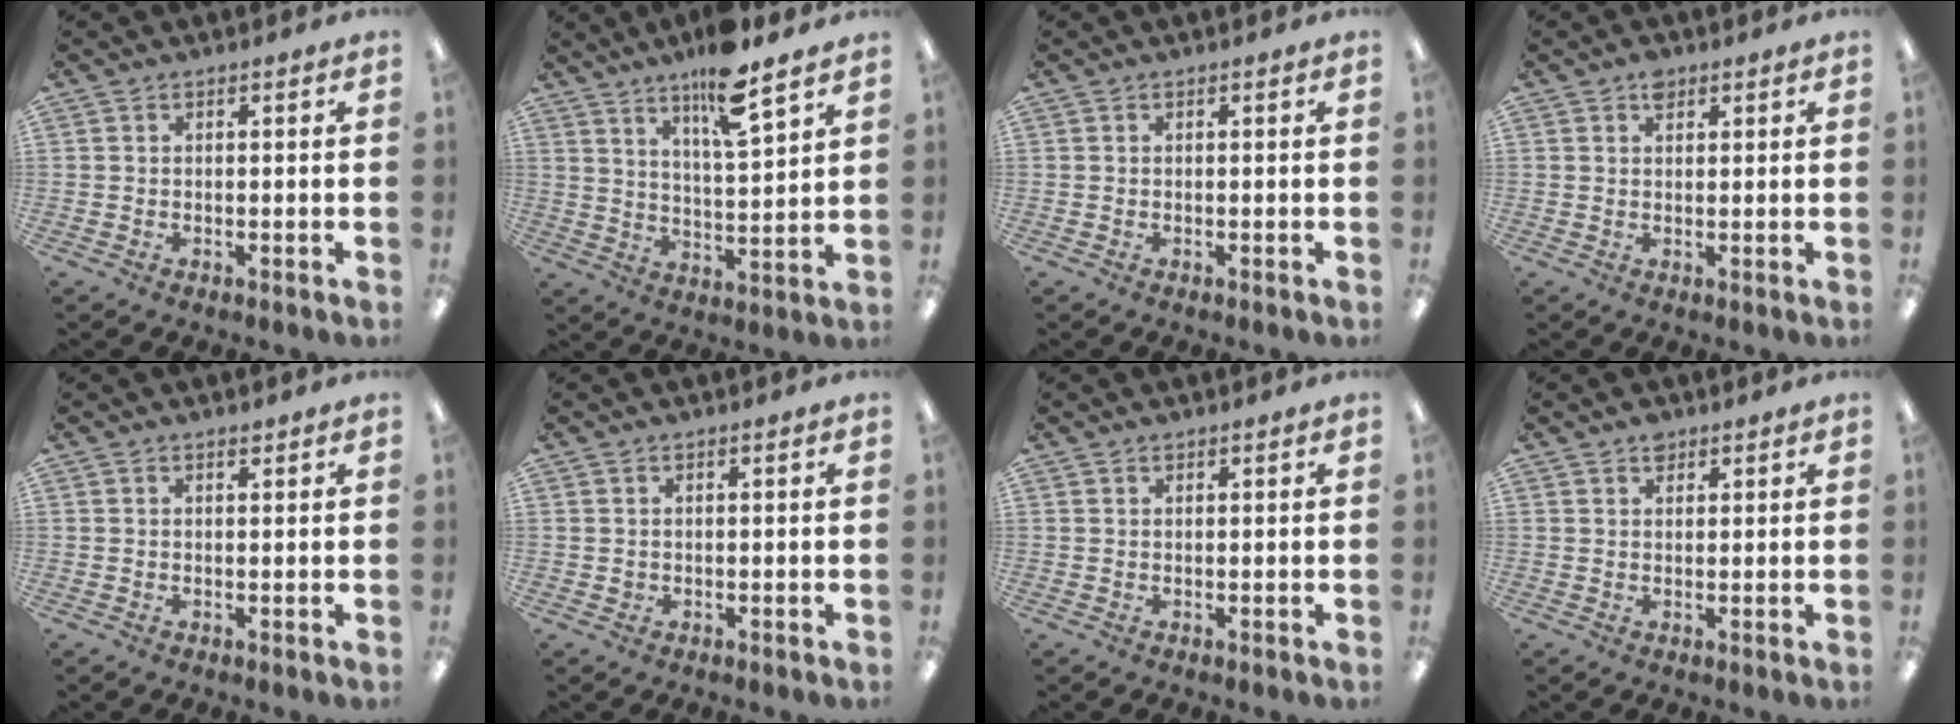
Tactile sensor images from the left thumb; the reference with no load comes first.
{"total": 11.7, "force": [9.0, 1.8, 7.3], "torque": [-0.117, -0.055, 0.149]}
{"total": 0.0}
{"total": 2.7, "force": [1.8, 1.4, 1.3], "torque": [-0.012, -0.005, 0.030]}
{"total": 1.0, "force": [0.9, 0.2, 0.3], "torque": [-0.007, 0.000, 0.017]}
{"total": 0.8, "force": [0.4, 0.6, 0.2], "torque": [-0.005, 0.003, 0.007]}
{"total": 0.8, "force": [0.7, 0.2, 0.1], "torque": [-0.003, 0.000, 0.014]}
{"total": 2.4, "force": [1.9, 1.3, 0.7], "torque": [-0.008, -0.003, 0.033]}